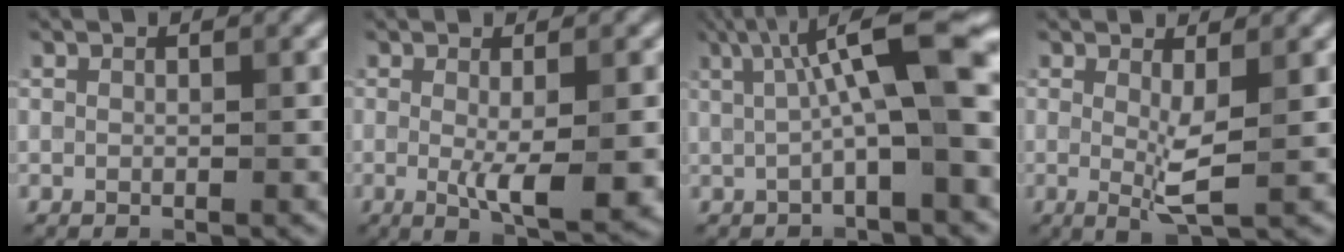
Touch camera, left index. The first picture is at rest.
{"total": 4.9, "force": [-0.5, 1.0, 4.7], "torque": [-0.074, -0.012, -0.003]}
{"total": 9.8, "force": [1.9, 2.2, 9.4], "torque": [-0.136, 0.020, 0.026]}
{"total": 2.9, "force": [0.3, 0.4, 2.9], "torque": [-0.055, -0.013, 0.005]}